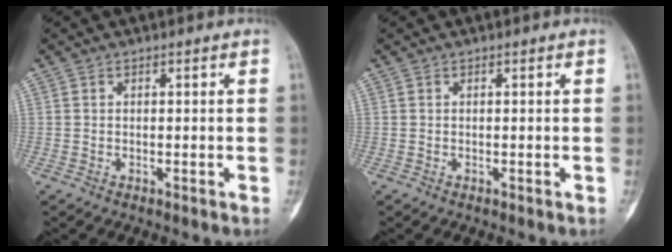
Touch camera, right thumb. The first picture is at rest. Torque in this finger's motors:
{"motor_torque": [0.00, 0.00, 0.00, 0.00, 0.00]}